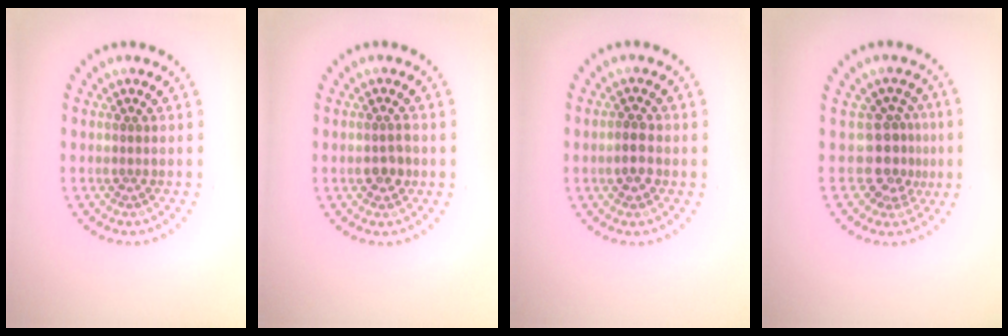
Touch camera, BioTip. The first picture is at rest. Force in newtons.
{"total": 1.7, "press": 1.7, "slide": 0.2}
{"total": 1.9, "press": 1.9, "slide": 0.2}
{"total": 3.0, "press": 2.0, "slide": 2.2}